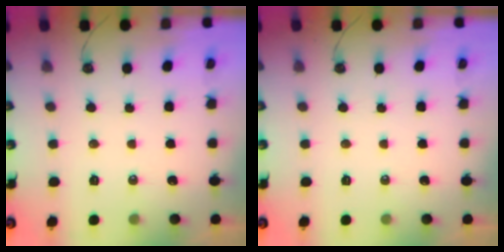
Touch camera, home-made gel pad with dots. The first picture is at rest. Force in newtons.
{"total": 0.0}